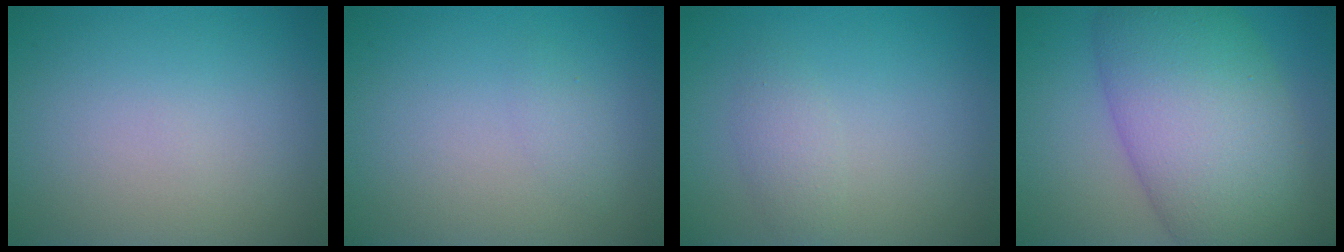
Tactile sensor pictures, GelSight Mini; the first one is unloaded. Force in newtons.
{"total": 0.9, "press": 0.9, "slide": 0.1}
{"total": 1.6, "press": 1.6, "slide": 0.1}
{"total": 12.4, "press": 12.4, "slide": 0.3}